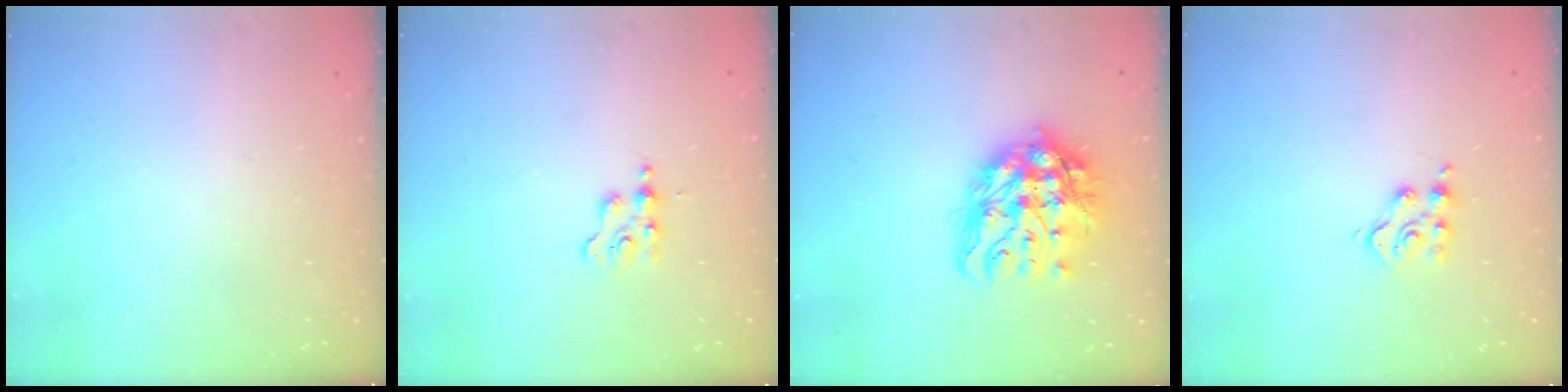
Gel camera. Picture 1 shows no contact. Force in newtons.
{"total": 1.7, "press": 1.7, "slide": 0.3}
{"total": 16.4, "press": 16.4, "slide": 1.4}
{"total": 5.1, "press": 5.1, "slide": 0.2}